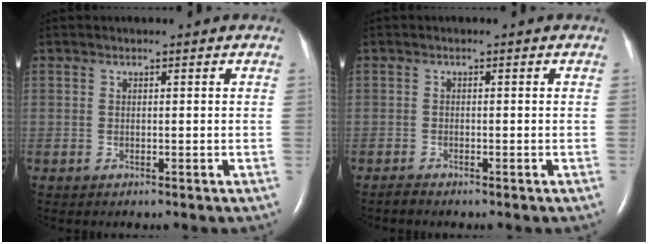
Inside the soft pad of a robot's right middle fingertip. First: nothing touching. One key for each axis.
{"total": 0.6, "fx": -0.6, "fy": 0.0, "fz": 0.1, "tx": -0.010, "ty": -0.003, "tz": -0.014}